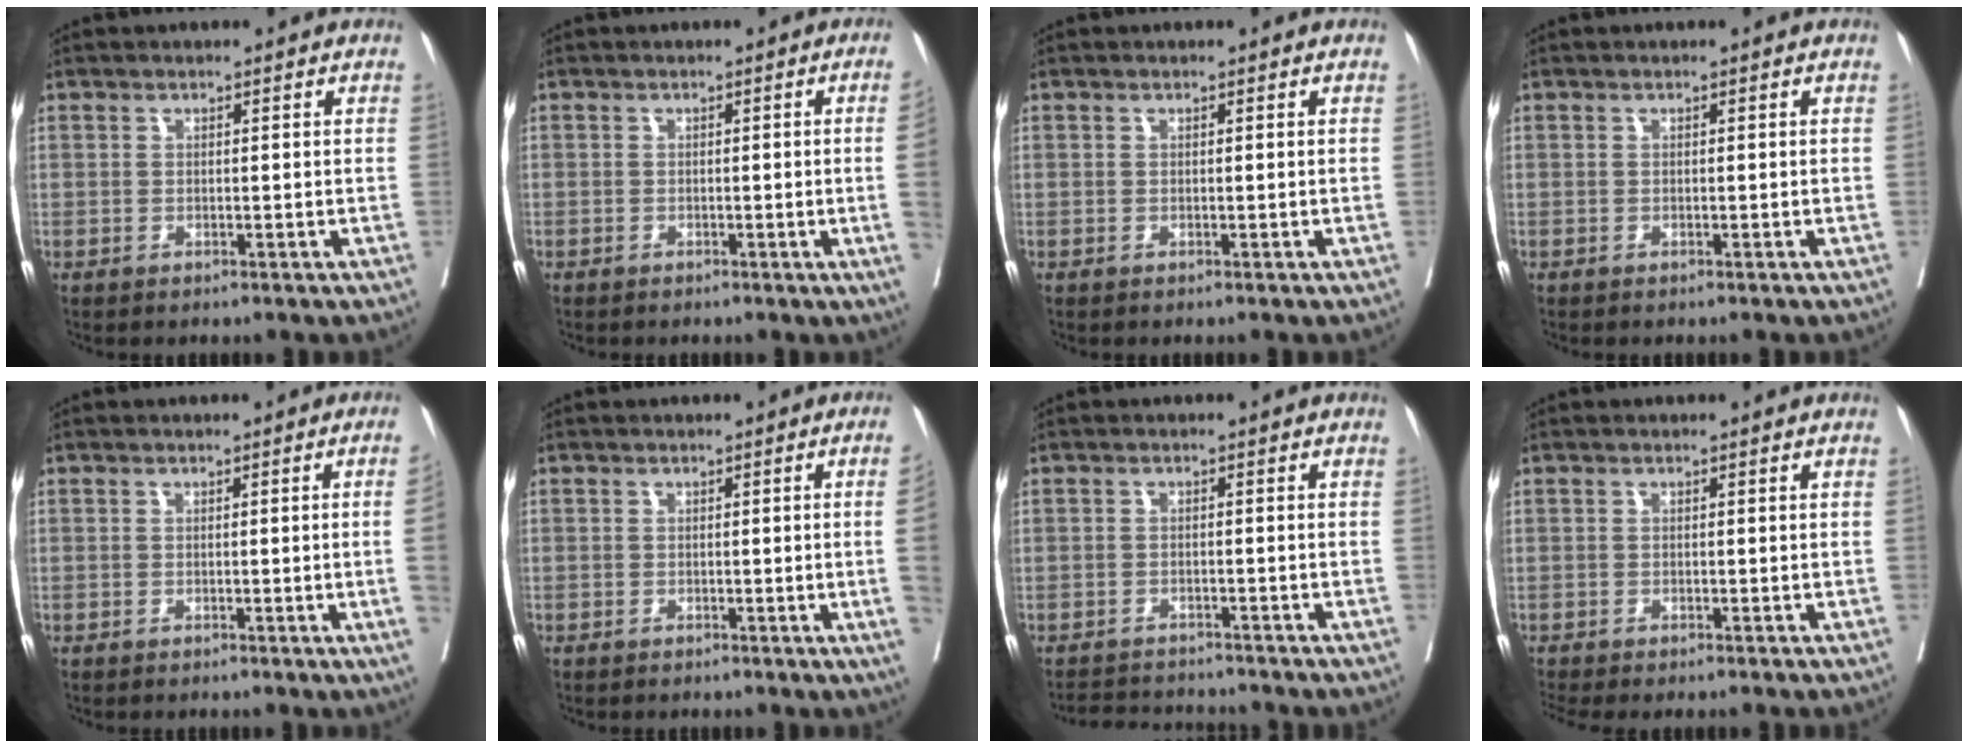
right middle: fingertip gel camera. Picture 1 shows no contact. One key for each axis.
{"total": 3.0, "fx": -0.5, "fy": -1.3, "fz": 2.7, "tx": -0.033, "ty": -0.005, "tz": -0.006}
{"total": 0.0}
{"total": 0.0}
{"total": 3.0, "fx": -0.4, "fy": -1.2, "fz": 2.7, "tx": -0.034, "ty": -0.005, "tz": -0.004}
{"total": 3.6, "fx": -0.6, "fy": -1.5, "fz": 3.2, "tx": -0.040, "ty": -0.007, "tz": -0.008}
{"total": 5.2, "fx": -5.2, "fy": 0.4, "fz": 0.4, "tx": -0.007, "ty": -0.006, "tz": -0.083}
{"total": 3.0, "fx": -2.7, "fy": 0.0, "fz": 1.3, "tx": -0.022, "ty": -0.010, "tz": -0.044}